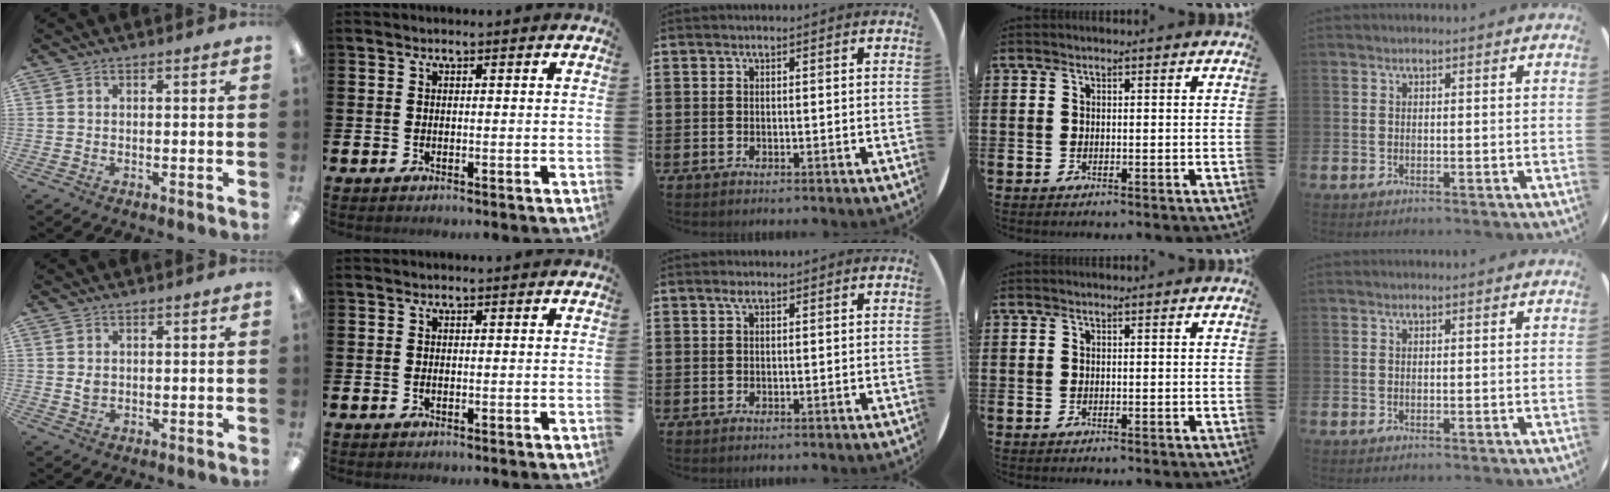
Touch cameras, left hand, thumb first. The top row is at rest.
{"thumb": {"total": 1.8, "force": [0.6, 1.4, 1.0], "torque": [-0.013, 0.000, 0.008]}, "middle": {"total": 0.9, "force": [0.5, 0.2, 0.7], "torque": [-0.013, 0.003, 0.008]}}